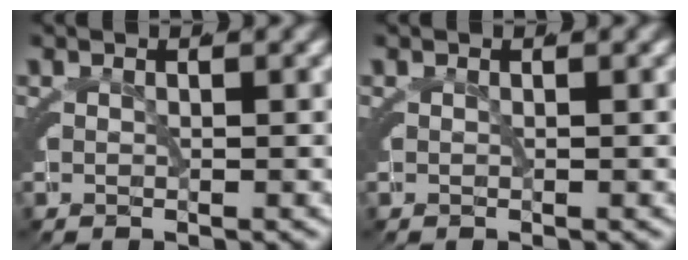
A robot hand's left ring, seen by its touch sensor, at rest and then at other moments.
{"total": 0.0}